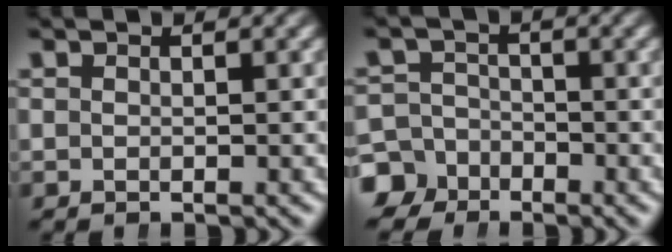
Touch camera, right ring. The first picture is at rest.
{"total": 4.5, "force": [-3.2, 3.2, 0.1], "torque": [0.024, -0.012, -0.060]}